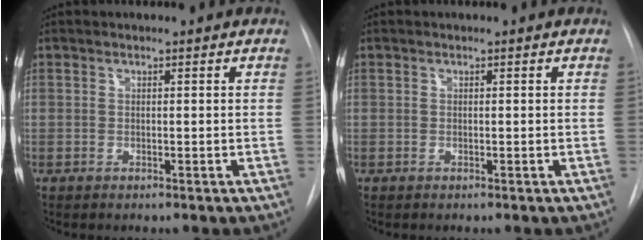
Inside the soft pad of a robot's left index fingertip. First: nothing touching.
{"total": 0.0}